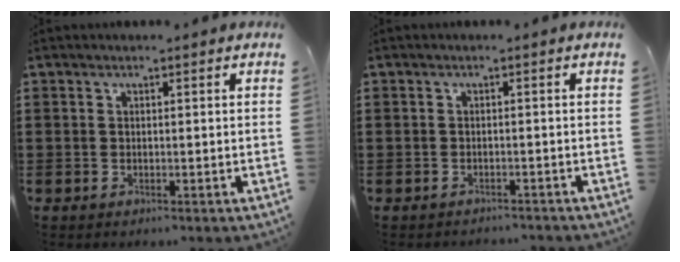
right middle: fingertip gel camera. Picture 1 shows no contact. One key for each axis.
{"total": 1.2, "fx": -1.2, "fy": 0.2, "fz": -0.2, "tx": 0.002, "ty": 0.005, "tz": -0.028}